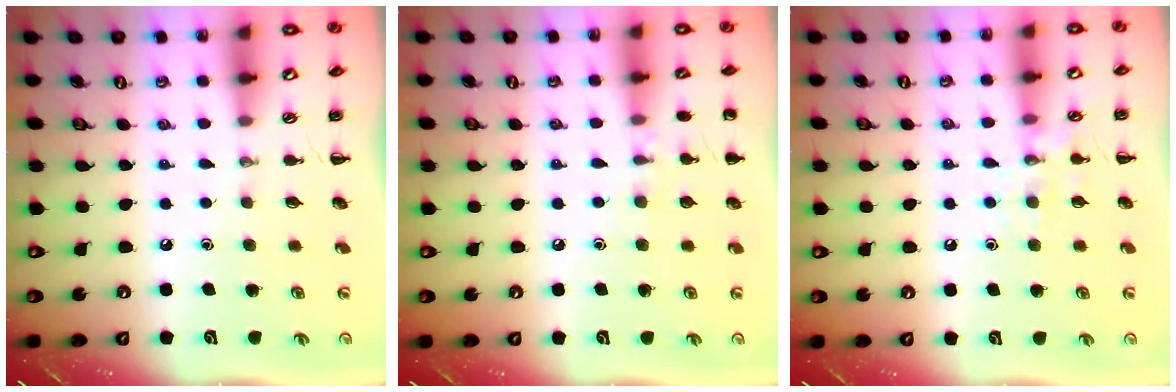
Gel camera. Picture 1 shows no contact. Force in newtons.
{"total": 7.2, "press": 6.9, "slide": 1.9}
{"total": 8.2, "press": 8.1, "slide": 0.8}